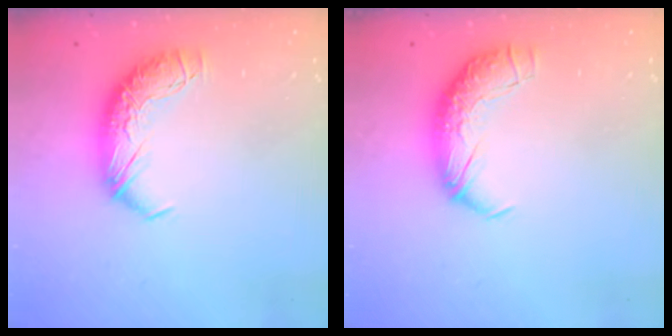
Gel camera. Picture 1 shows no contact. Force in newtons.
{"total": 2.3, "press": 1.0, "slide": 2.1}